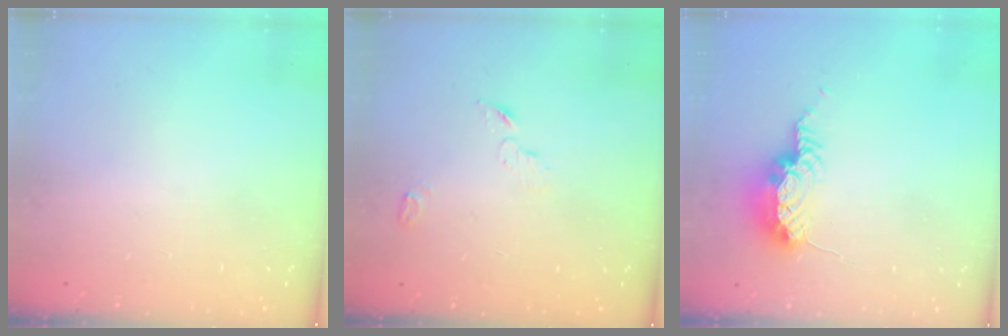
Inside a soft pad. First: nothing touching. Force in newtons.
{"total": 3.4, "press": 3.4, "slide": 0.4}
{"total": 14.5, "press": 10.5, "slide": 10.0}